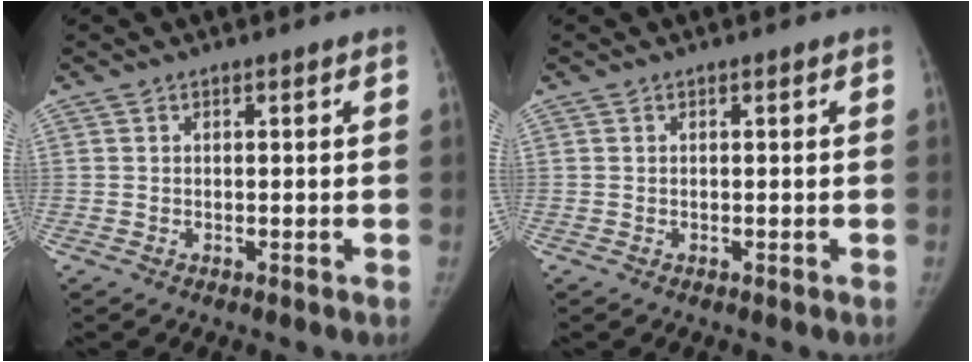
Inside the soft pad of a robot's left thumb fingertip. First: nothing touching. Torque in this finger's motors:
{"motor_torque": [0.01, 0.00, 0.19, 0.00, 0.00]}